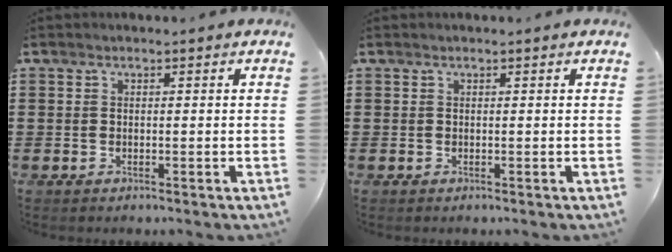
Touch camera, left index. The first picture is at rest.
{"total": 0.0}